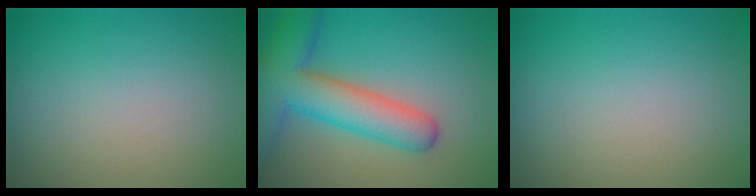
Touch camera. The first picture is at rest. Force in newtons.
{"total": 8.4, "press": 8.4, "slide": 0.4}
{"total": 0.0}